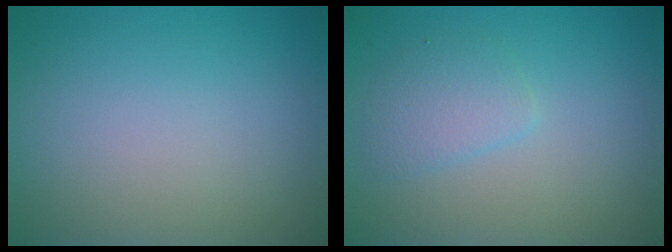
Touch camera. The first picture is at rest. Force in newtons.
{"total": 2.0, "press": 2.0, "slide": 0.0}